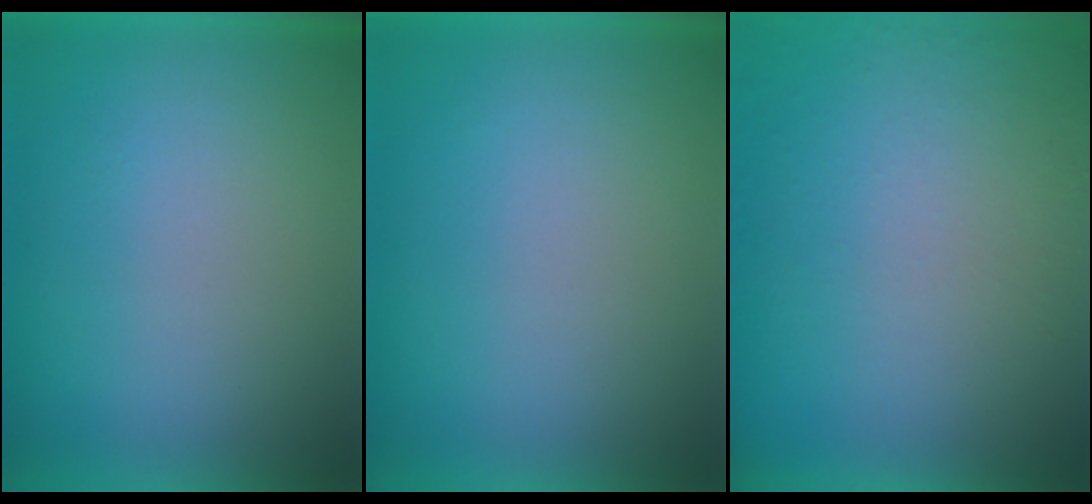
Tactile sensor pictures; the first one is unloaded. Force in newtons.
{"total": 0.0}
{"total": 4.9}